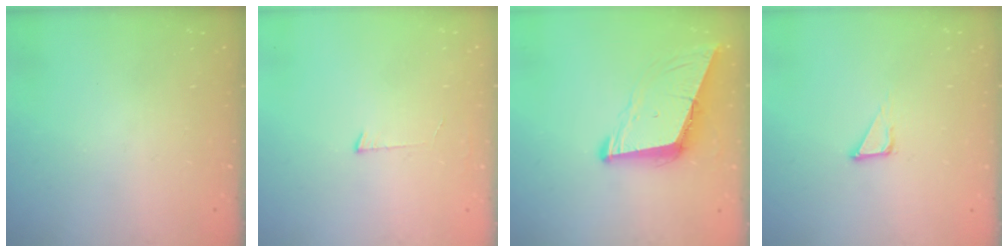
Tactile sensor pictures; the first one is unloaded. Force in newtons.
{"total": 3.0, "press": 3.0, "slide": 0.3}
{"total": 8.9, "press": 8.0, "slide": 3.7}
{"total": 3.5, "press": 3.5, "slide": 0.2}